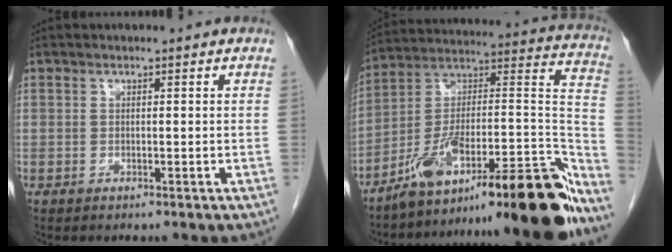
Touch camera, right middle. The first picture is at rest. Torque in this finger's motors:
{"motor_torque": [1.14, -1.00, 0.40, 0.21]}